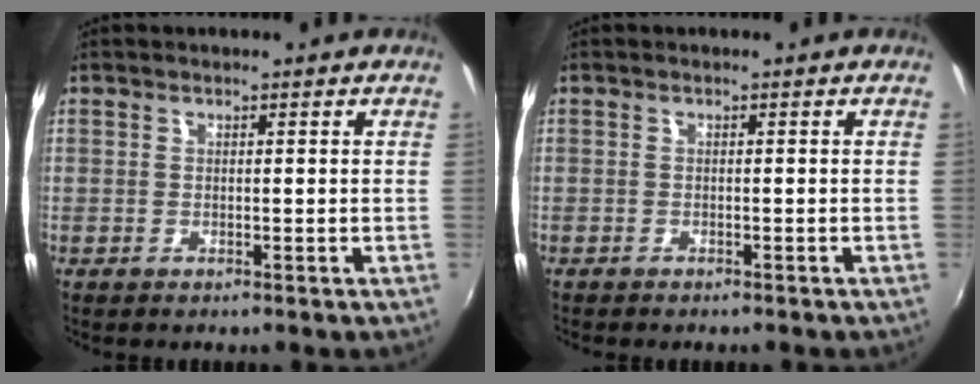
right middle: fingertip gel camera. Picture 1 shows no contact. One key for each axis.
{"total": 1.6, "fx": -1.5, "fy": 0.4, "fz": 0.5, "tx": -0.017, "ty": -0.010, "tz": -0.024}